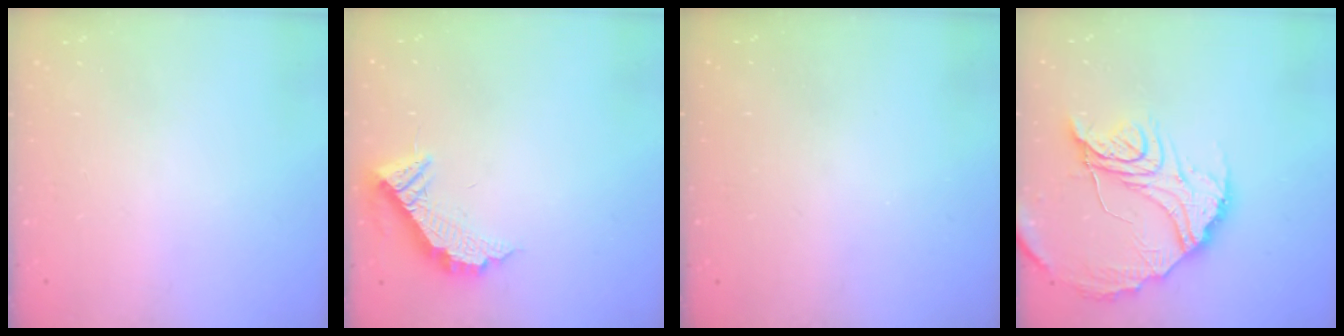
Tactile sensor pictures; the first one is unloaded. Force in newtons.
{"total": 11.5, "press": 11.5, "slide": 0.6}
{"total": 2.9, "press": 2.8, "slide": 0.8}
{"total": 18.0, "press": 18.0, "slide": 1.5}